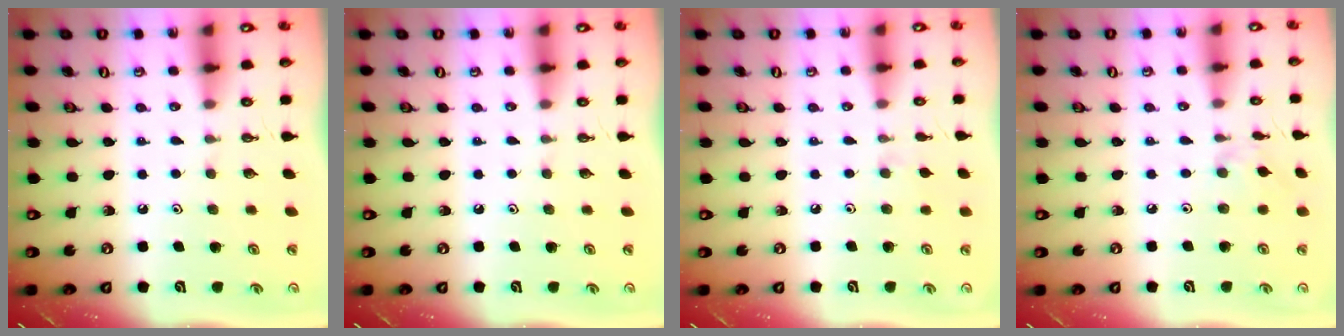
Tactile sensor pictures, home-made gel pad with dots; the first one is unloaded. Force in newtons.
{"total": 0.0}
{"total": 2.9, "press": 2.9, "slide": 0.4}
{"total": 1.6, "press": 1.6, "slide": 0.3}